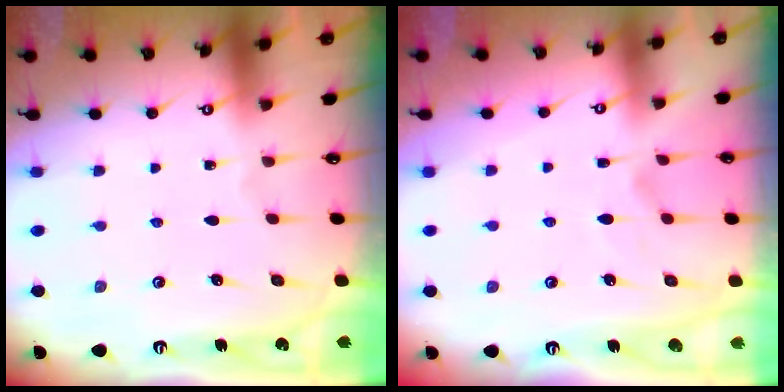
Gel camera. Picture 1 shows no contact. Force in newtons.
{"total": 3.9, "press": 3.7, "slide": 1.2}